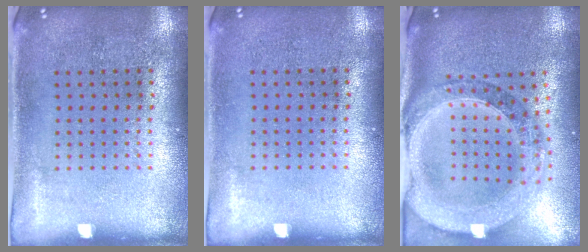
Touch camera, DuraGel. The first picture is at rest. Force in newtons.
{"total": 0.0}
{"total": 2.2, "press": 2.0, "slide": 0.9}